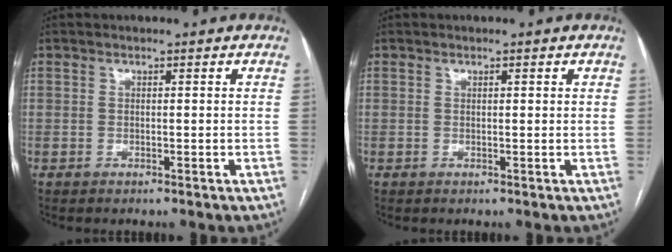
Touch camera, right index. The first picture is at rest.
{"total": 0.8, "force": [0.4, 0.2, 0.7], "torque": [-0.012, 0.003, 0.005]}